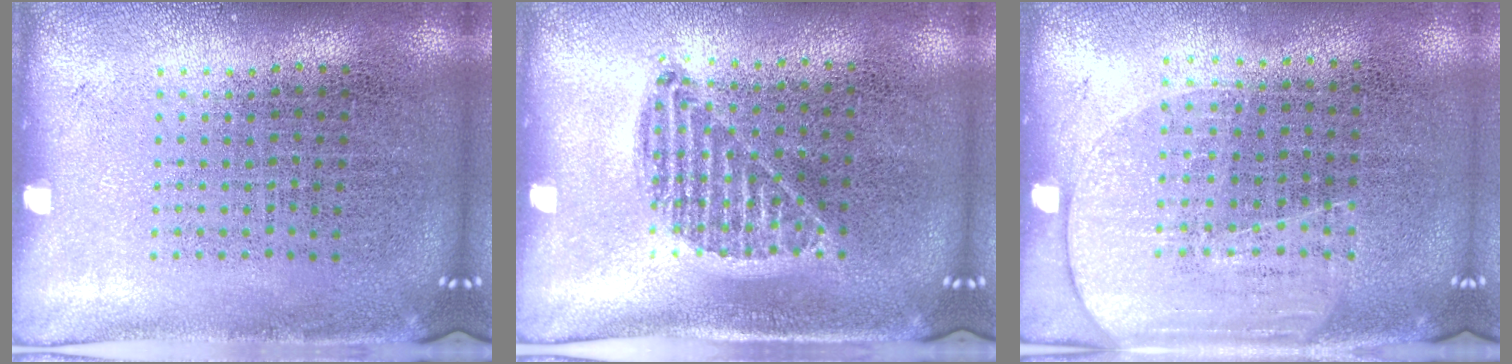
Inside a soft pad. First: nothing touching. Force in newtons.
{"total": 0.9, "press": 0.8, "slide": 0.4}
{"total": 1.6, "press": 1.4, "slide": 0.9}